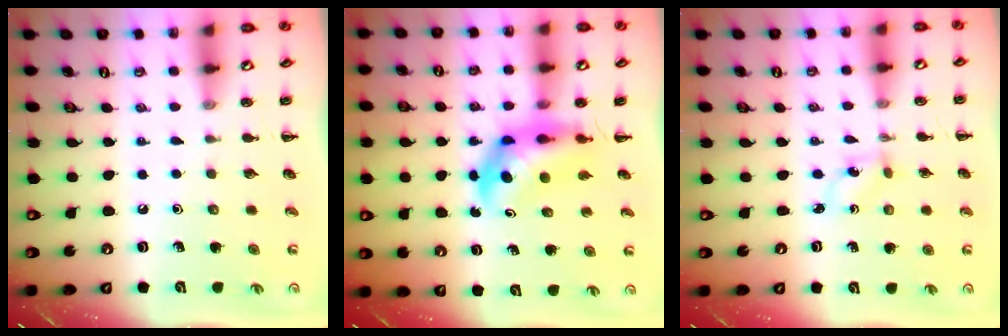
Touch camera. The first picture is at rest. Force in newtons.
{"total": 5.7, "press": 5.6, "slide": 1.3}
{"total": 1.2, "press": 1.1, "slide": 0.6}